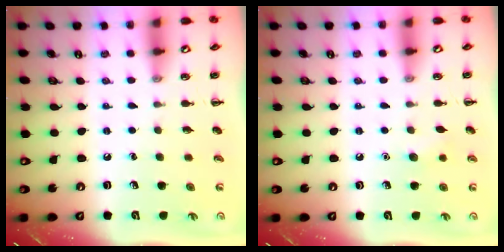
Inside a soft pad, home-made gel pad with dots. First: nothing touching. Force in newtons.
{"total": 5.2, "press": 5.1, "slide": 1.2}